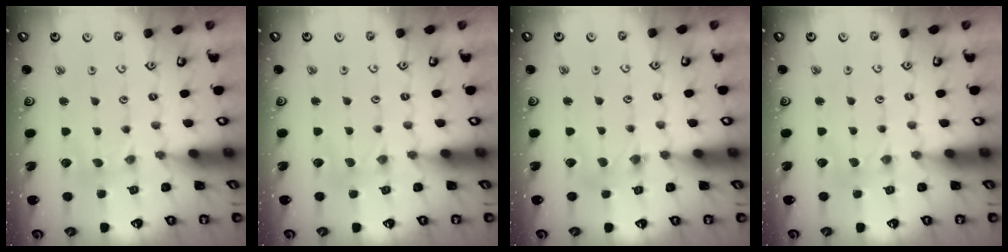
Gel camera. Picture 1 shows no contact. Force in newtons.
{"total": 0.0}
{"total": 2.4, "press": 2.3, "slide": 0.4}
{"total": 0.0}